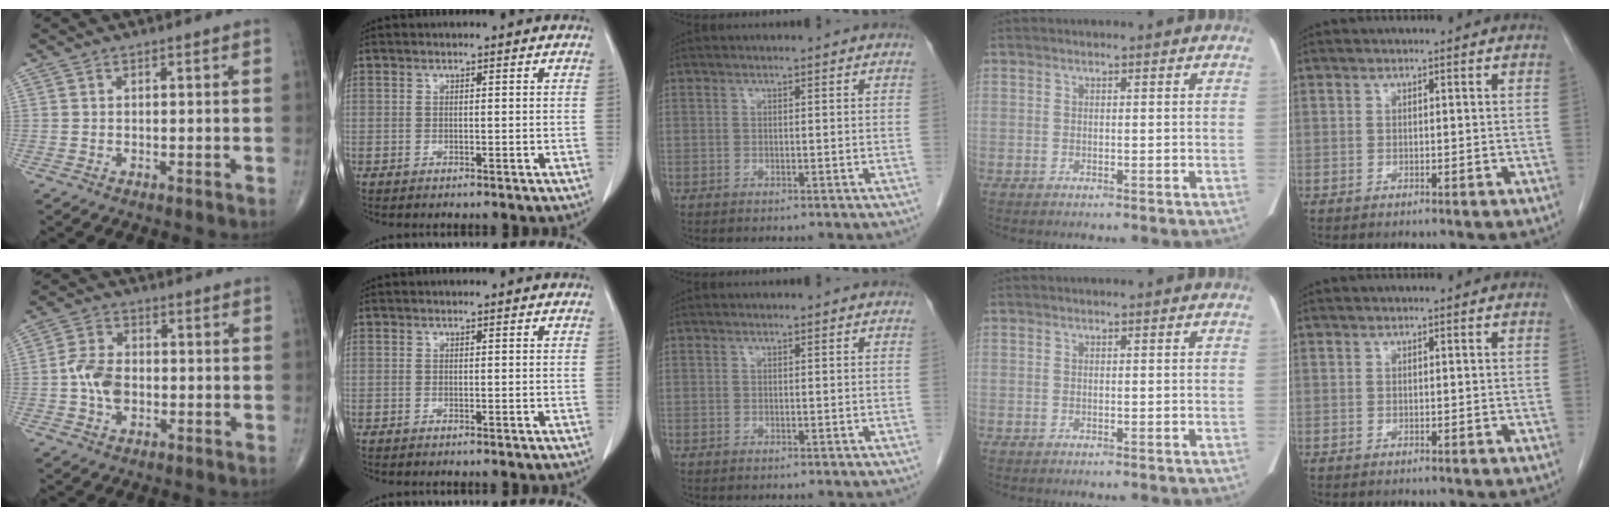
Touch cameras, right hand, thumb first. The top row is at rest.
{"thumb": {"total": 7.0, "force": [-1.0, 4.7, 5.0], "torque": [-0.086, 0.012, -0.024]}}